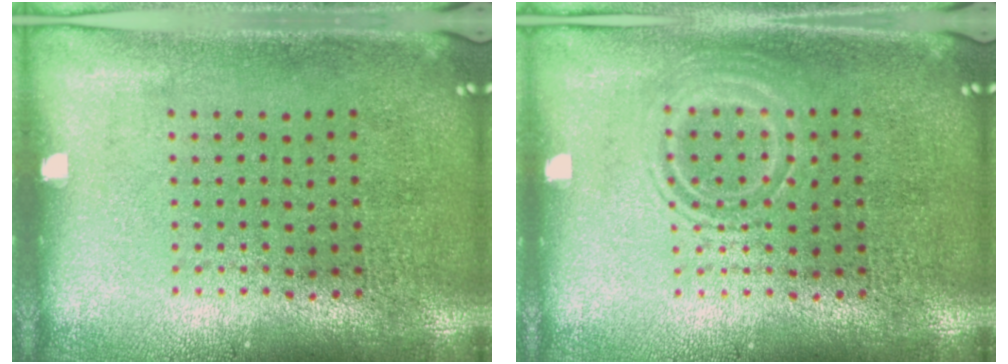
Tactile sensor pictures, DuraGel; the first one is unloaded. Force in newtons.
{"total": 2.1, "press": 2.1, "slide": 0.3}